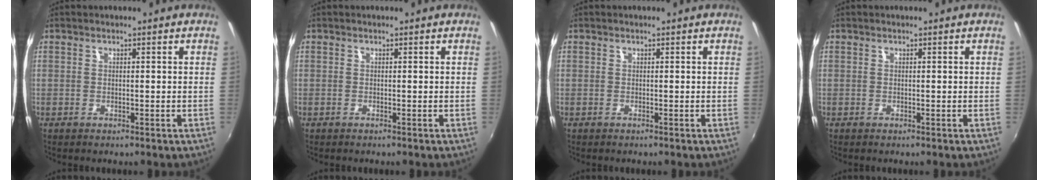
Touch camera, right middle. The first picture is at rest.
{"total": 0.0}
{"total": 0.0}
{"total": 0.0}